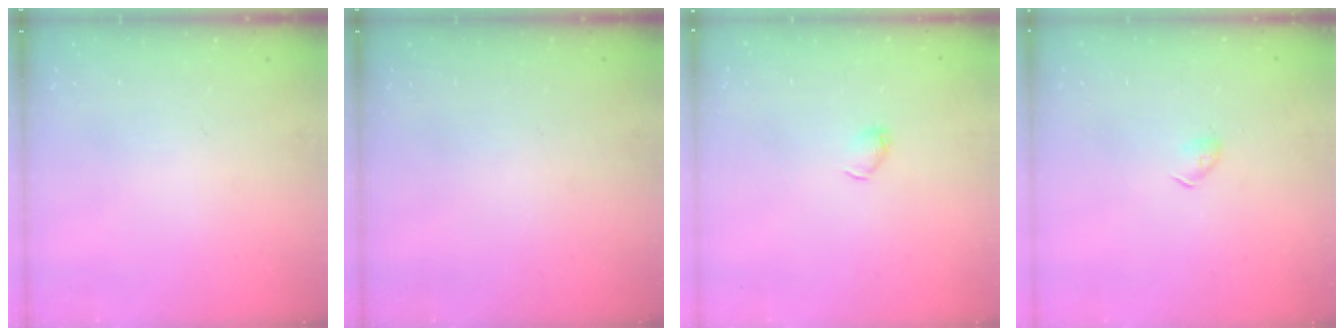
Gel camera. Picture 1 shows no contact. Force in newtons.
{"total": 0.0}
{"total": 2.5, "press": 2.5, "slide": 0.4}
{"total": 3.5, "press": 3.4, "slide": 0.6}